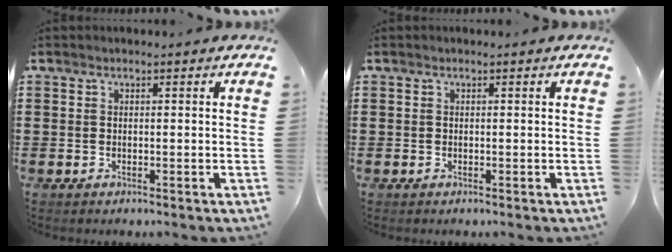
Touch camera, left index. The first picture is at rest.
{"total": 0.0}